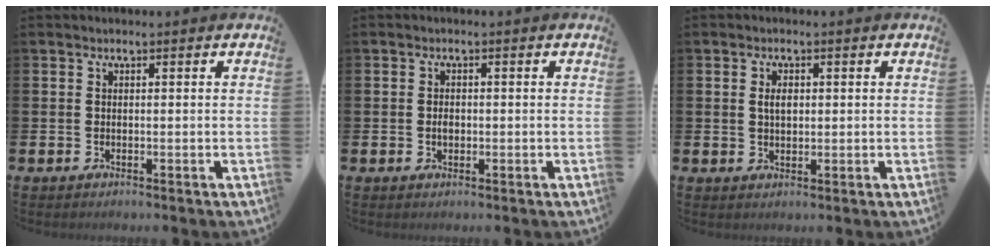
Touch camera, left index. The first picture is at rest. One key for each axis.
{"total": 1.4, "fx": -0.1, "fy": 0.9, "fz": 1.0, "tx": -0.013, "ty": 0.004, "tz": -0.005}
{"total": 2.1, "fx": 0.6, "fy": 1.2, "fz": 1.6, "tx": -0.012, "ty": -0.002, "tz": 0.005}